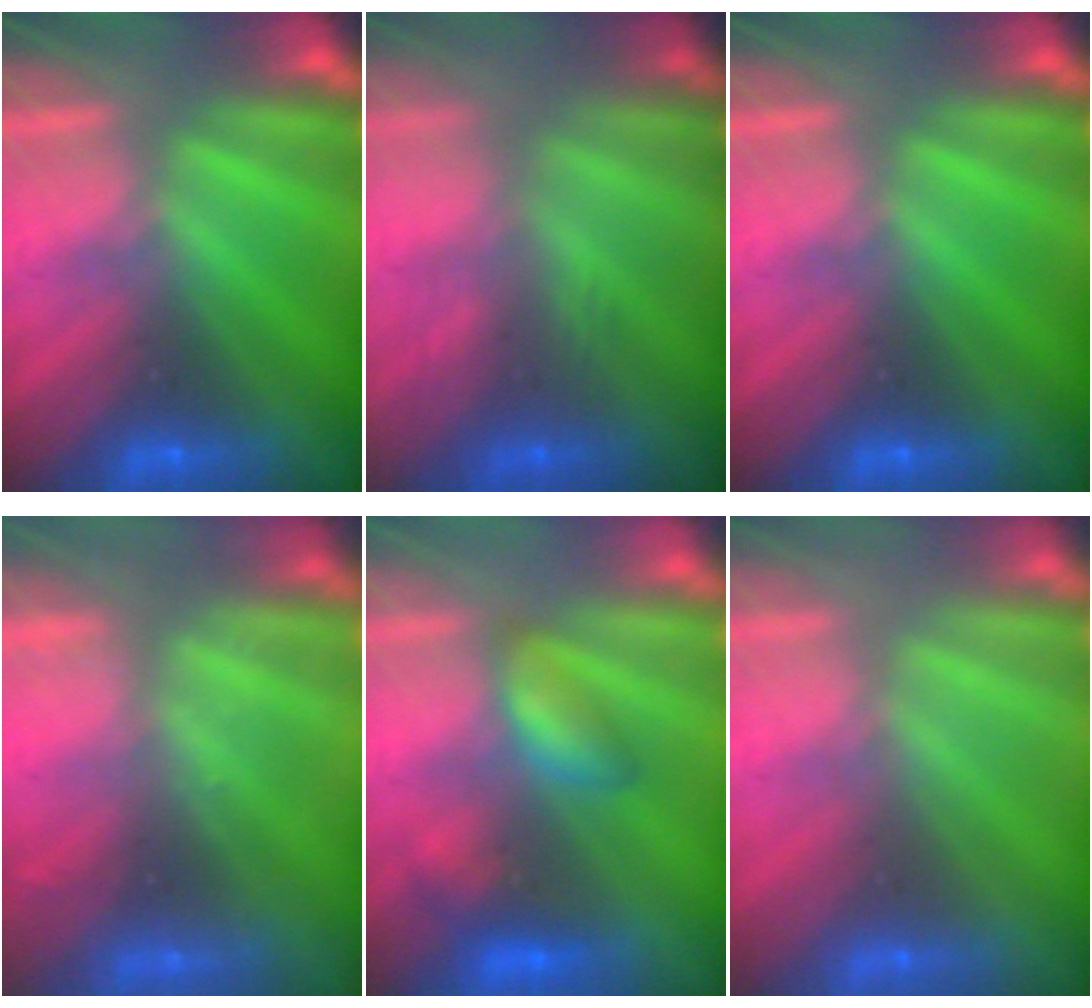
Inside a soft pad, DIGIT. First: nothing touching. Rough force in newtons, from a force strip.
{"total": 2.9}
{"total": 0.0}
{"total": 2.3}
{"total": 2.8}
{"total": 3.1}